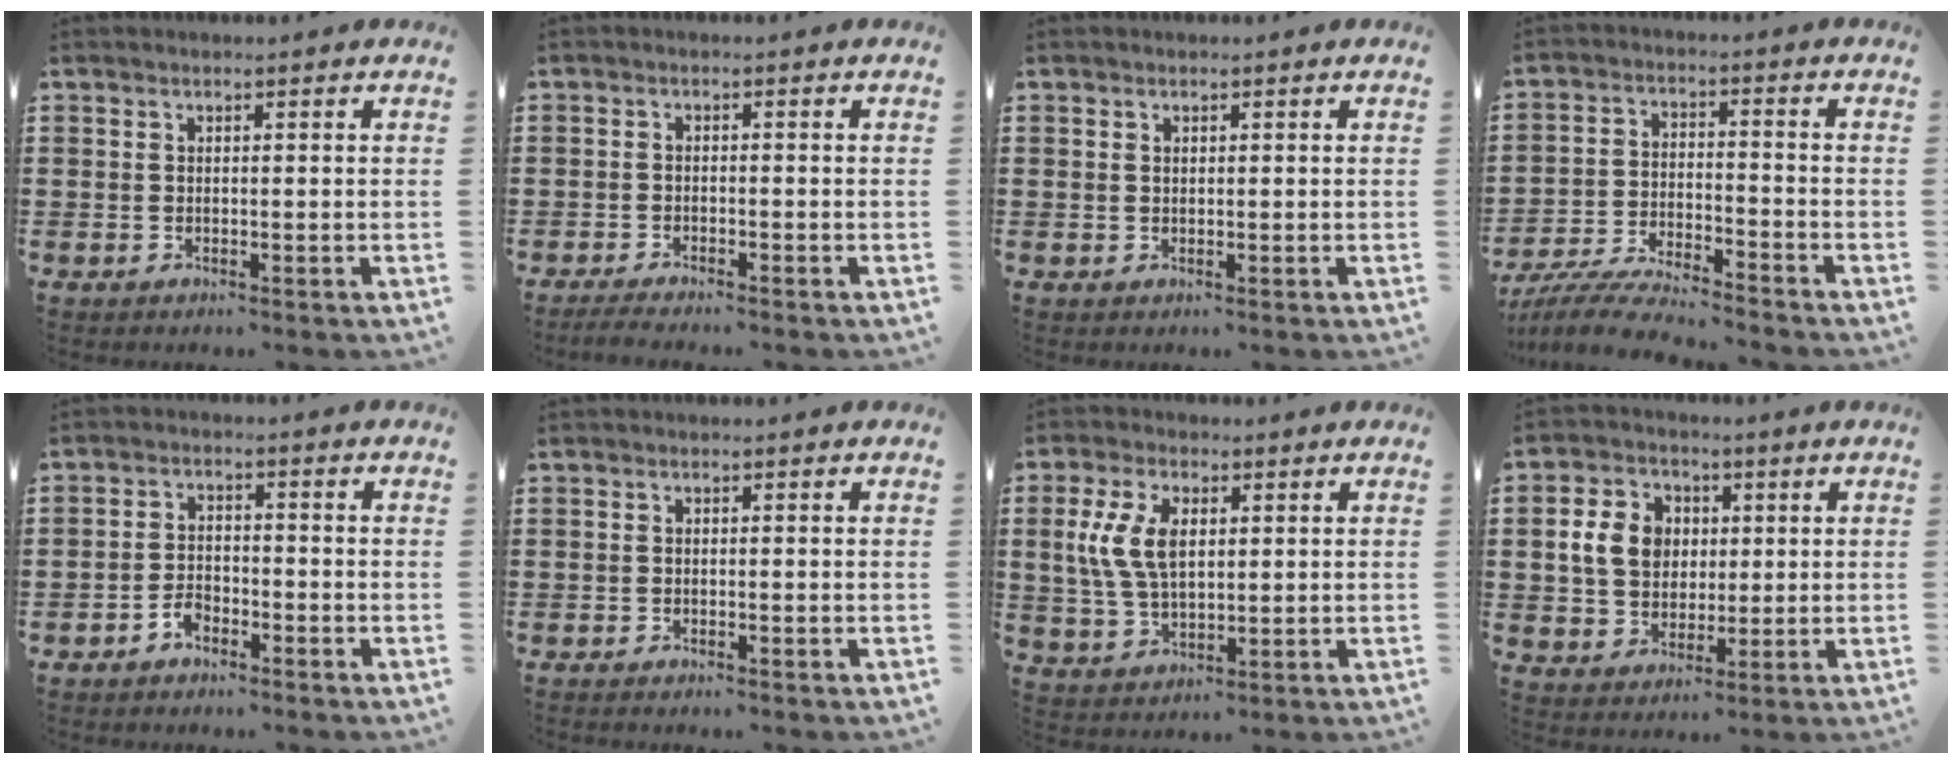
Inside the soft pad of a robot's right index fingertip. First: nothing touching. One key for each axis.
{"total": 1.7, "fx": -1.7, "fy": -0.1, "fz": 0.2, "tx": -0.005, "ty": -0.001, "tz": -0.033}
{"total": 0.6, "fx": 0.3, "fy": 0.5, "fz": 0.2, "tx": -0.005, "ty": 0.003, "tz": 0.006}
{"total": 6.3, "fx": -6.0, "fy": 0.2, "fz": 1.7, "tx": -0.044, "ty": -0.002, "tz": -0.120}
{"total": 2.5, "fx": -2.0, "fy": 1.3, "fz": 0.7, "tx": -0.019, "ty": 0.003, "tz": -0.042}
{"total": 0.6, "fx": -0.6, "fy": 0.0, "fz": -0.1, "tx": 0.001, "ty": -0.001, "tz": -0.012}
{"total": 7.8, "fx": 1.5, "fy": 4.4, "fz": 6.2, "tx": -0.151, "ty": 0.008, "tz": 0.021}
{"total": 7.7, "fx": 1.1, "fy": 6.5, "fz": 4.1, "tx": -0.108, "ty": 0.016, "tz": 0.014}